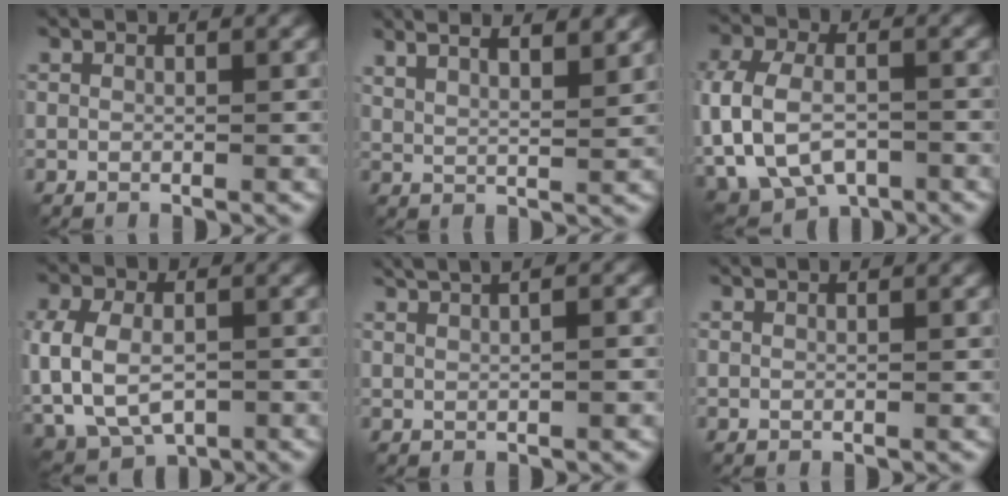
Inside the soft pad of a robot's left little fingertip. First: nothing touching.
{"total": 9.2, "force": [6.2, 3.4, 5.9], "torque": [-0.072, 0.032, 0.063]}
{"total": 11.3, "force": [-4.1, 7.3, 7.7], "torque": [-0.163, -0.007, -0.046]}
{"total": 10.8, "force": [-2.5, 7.2, 7.7], "torque": [-0.161, -0.005, -0.019]}
{"total": 4.9, "force": [2.2, 1.9, 3.9], "torque": [-0.055, 0.025, 0.026]}
{"total": 0.0}